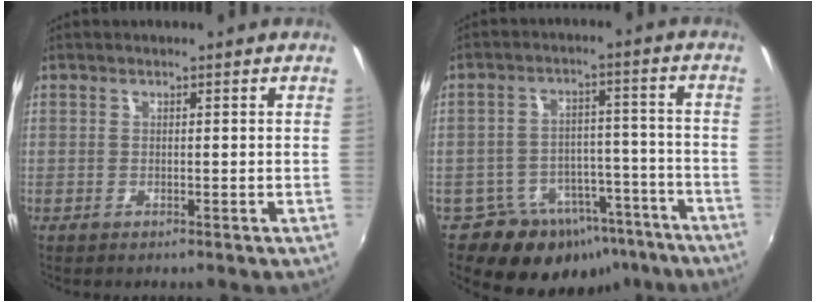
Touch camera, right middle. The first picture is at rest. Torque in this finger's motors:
{"motor_torque": [0.07, -0.79, 0.03, 0.00]}